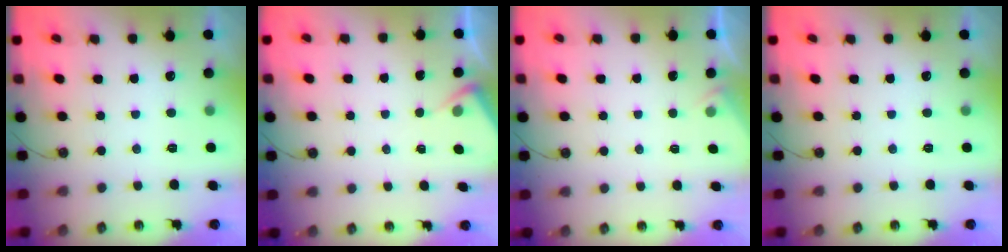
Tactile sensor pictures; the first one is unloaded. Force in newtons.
{"total": 3.7, "press": 3.7, "slide": 0.4}
{"total": 2.2, "press": 2.1, "slide": 0.4}
{"total": 0.0}